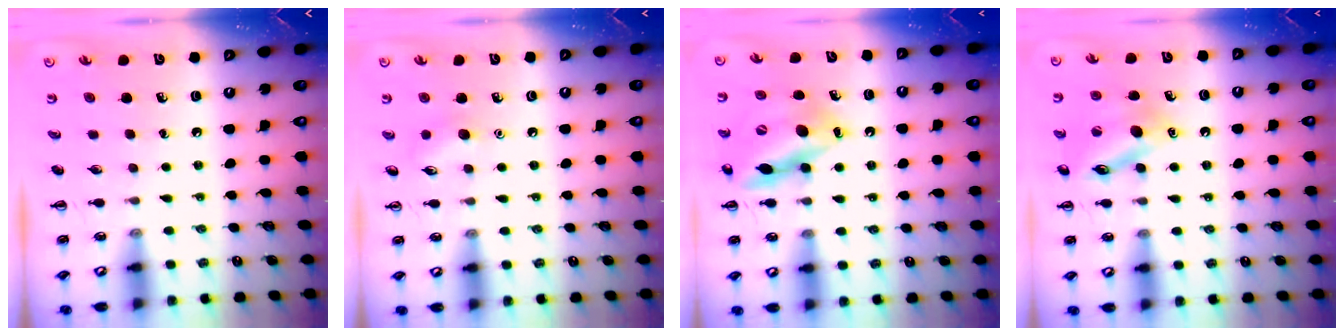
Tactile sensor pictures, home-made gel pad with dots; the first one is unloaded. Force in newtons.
{"total": 6.6, "press": 6.3, "slide": 1.9}
{"total": 16.0, "press": 15.7, "slide": 3.1}
{"total": 14.2, "press": 14.2, "slide": 1.4}